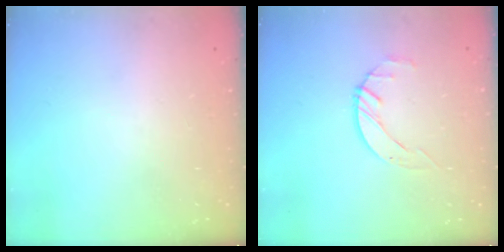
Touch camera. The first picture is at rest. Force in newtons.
{"total": 2.1, "press": 2.0, "slide": 0.3}